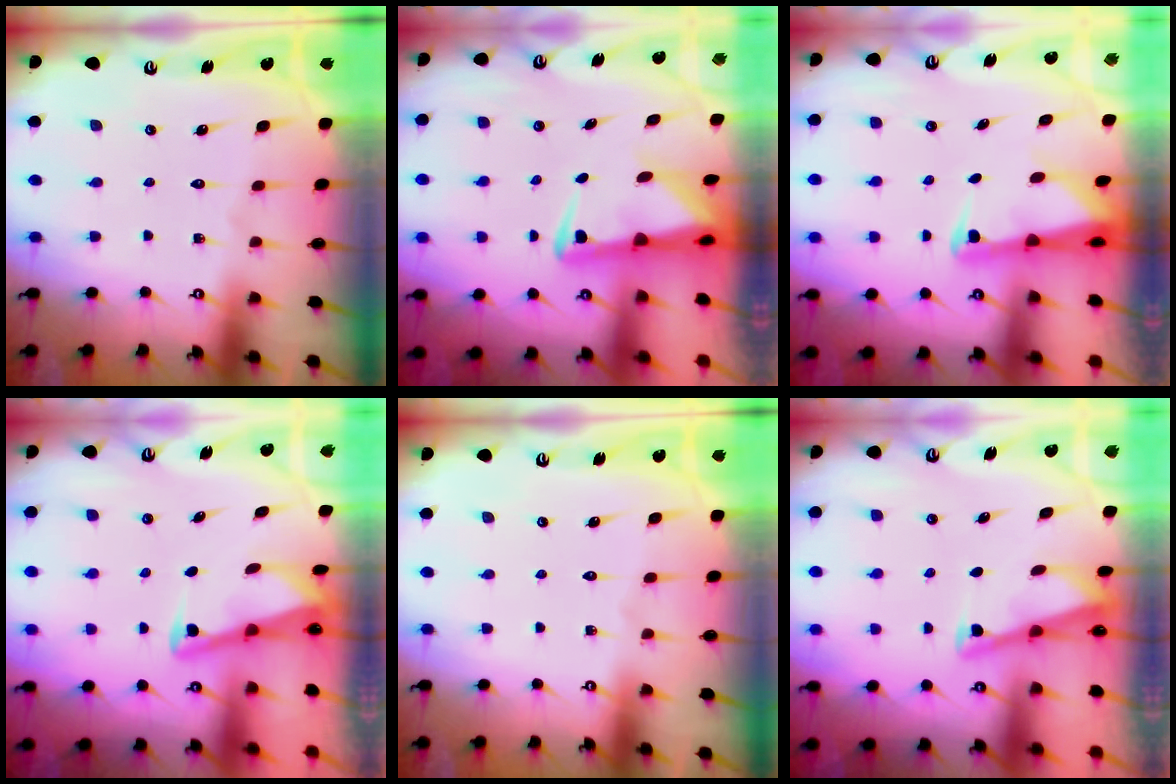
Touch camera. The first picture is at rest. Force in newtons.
{"total": 3.9, "press": 3.8, "slide": 1.0}
{"total": 2.6, "press": 2.6, "slide": 0.5}
{"total": 3.5, "press": 3.5, "slide": 0.3}
{"total": 0.0}
{"total": 2.7, "press": 2.7, "slide": 0.3}